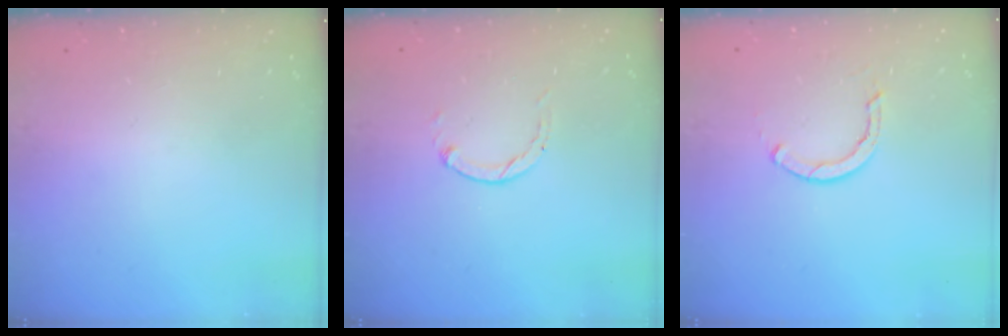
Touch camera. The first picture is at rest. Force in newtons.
{"total": 0.7, "press": 0.6, "slide": 0.2}
{"total": 2.3, "press": 2.3, "slide": 0.1}